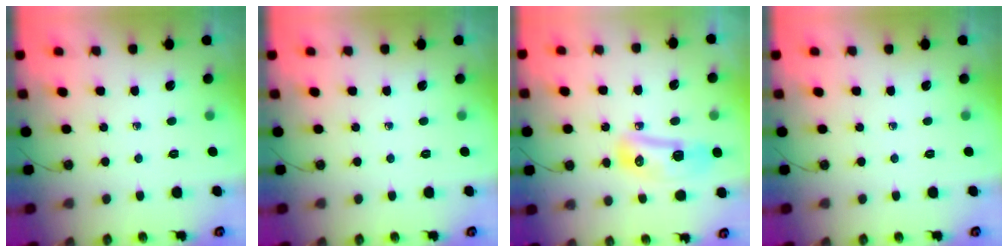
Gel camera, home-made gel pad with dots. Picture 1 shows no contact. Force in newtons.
{"total": 0.0}
{"total": 9.9, "press": 9.8, "slide": 1.5}
{"total": 0.0}